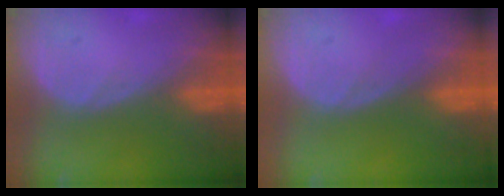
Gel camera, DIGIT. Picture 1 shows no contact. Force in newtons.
{"total": 0.0}